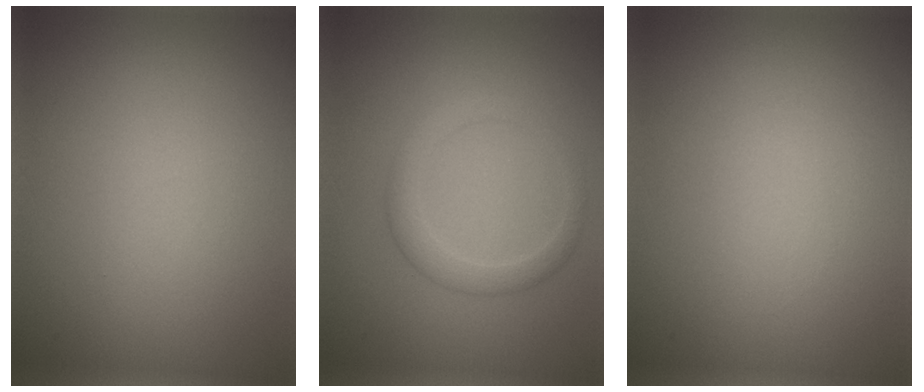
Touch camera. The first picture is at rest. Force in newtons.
{"total": 2.3, "press": 2.3, "slide": 0.1}
{"total": 0.0}